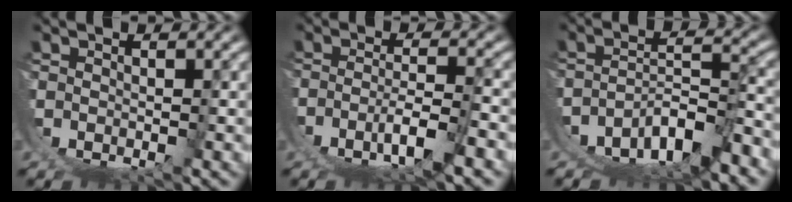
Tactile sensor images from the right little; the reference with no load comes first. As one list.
[{"total": 4.7, "force": [-2.2, 1.5, 3.9], "torque": [-0.072, -0.010, -0.027]}, {"total": 8.8, "force": [-4.5, 5.7, 5.1], "torque": [-0.097, -0.014, -0.068]}]